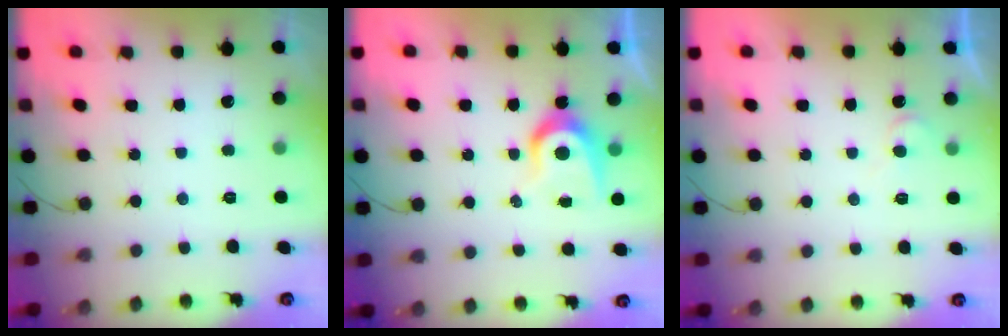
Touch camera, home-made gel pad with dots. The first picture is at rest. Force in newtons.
{"total": 7.5, "press": 7.5, "slide": 0.4}
{"total": 4.4, "press": 4.4, "slide": 0.4}